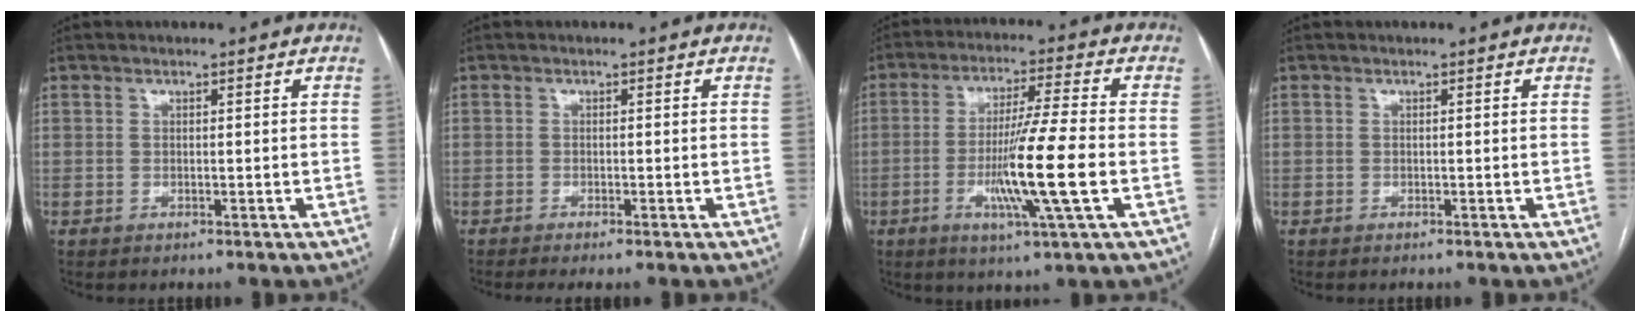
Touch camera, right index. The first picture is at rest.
{"total": 2.6, "force": [-2.1, -0.1, 1.6], "torque": [-0.019, -0.004, -0.030]}
{"total": 12.4, "force": [-3.0, -0.9, 12.0], "torque": [-0.224, -0.015, -0.059]}
{"total": 0.0}